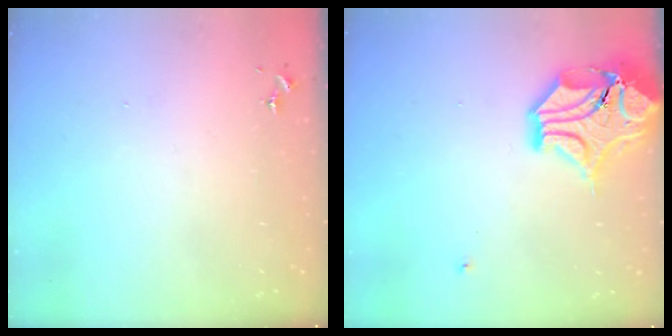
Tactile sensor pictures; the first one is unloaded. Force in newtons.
{"total": 16.3, "press": 16.1, "slide": 2.5}